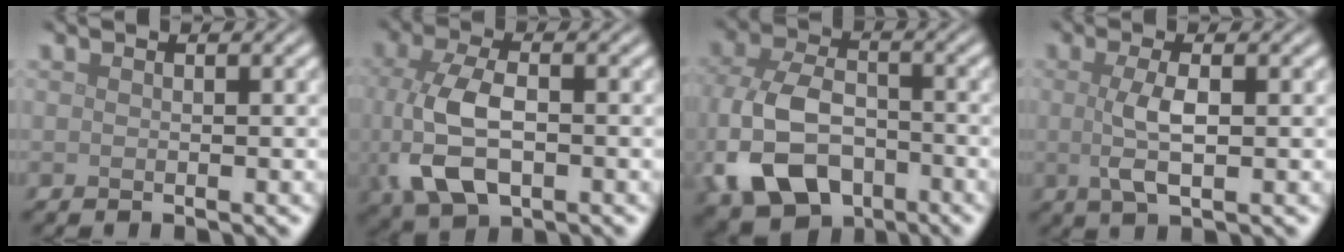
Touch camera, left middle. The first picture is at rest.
{"total": 6.8, "force": [-1.0, 3.8, 5.5], "torque": [-0.128, -0.007, -0.019]}
{"total": 9.6, "force": [-3.8, 6.4, 6.0], "torque": [-0.141, -0.011, -0.078]}
{"total": 3.2, "force": [0.1, 0.9, 3.0], "torque": [-0.065, -0.001, 0.001]}